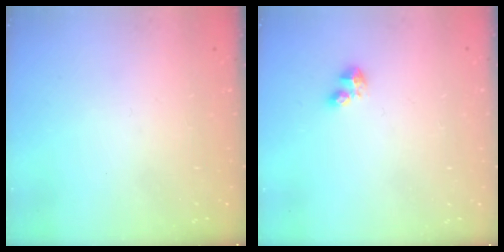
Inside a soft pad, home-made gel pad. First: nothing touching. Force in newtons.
{"total": 2.3, "press": 2.2, "slide": 0.5}